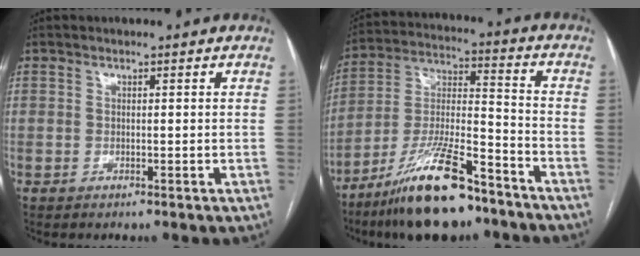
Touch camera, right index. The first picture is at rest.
{"total": 16.6, "force": [-11.8, 3.1, 11.3], "torque": [-0.228, -0.014, -0.210]}